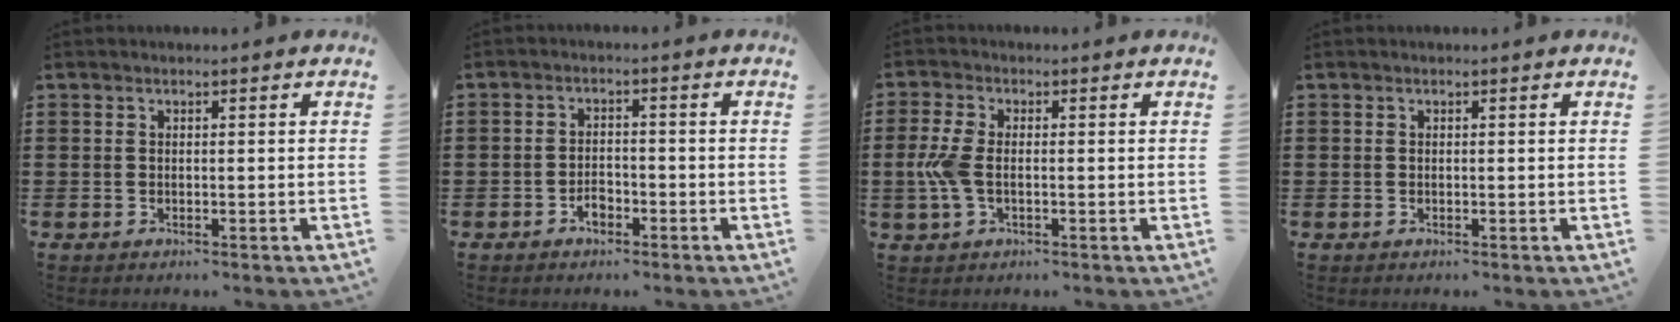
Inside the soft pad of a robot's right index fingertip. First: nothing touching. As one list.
[{"total": 2.3, "force": [-1.6, 1.1, 1.1], "torque": [-0.025, -0.001, -0.033]}, {"total": 4.8, "force": [-0.6, 2.3, 4.2], "torque": [-0.112, -0.009, -0.019]}, {"total": 0.0}]